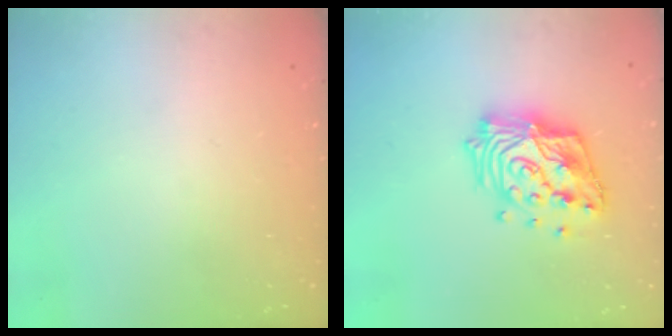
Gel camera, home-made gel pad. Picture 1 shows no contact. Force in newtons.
{"total": 17.5, "press": 17.4, "slide": 1.4}